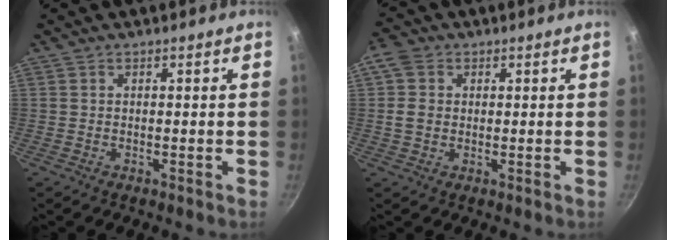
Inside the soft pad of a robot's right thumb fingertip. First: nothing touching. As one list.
[{"total": 4.9, "force": [0.6, 4.1, 2.6], "torque": [-0.034, 0.003, 0.001]}]